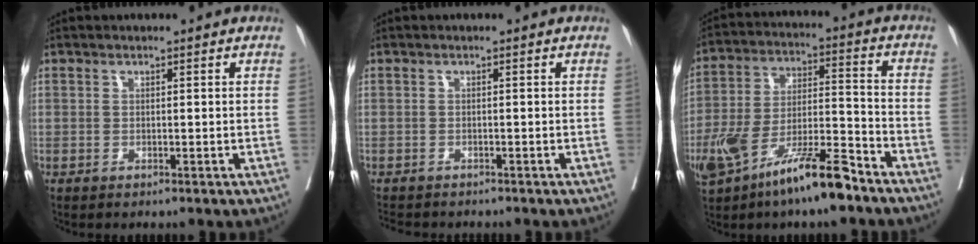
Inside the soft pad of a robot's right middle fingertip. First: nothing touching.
{"total": 5.4, "force": [-4.9, 1.5, 1.7], "torque": [-0.023, -0.005, -0.071]}
{"total": 14.9, "force": [-9.6, 2.6, 11.1], "torque": [-0.218, -0.006, -0.171]}